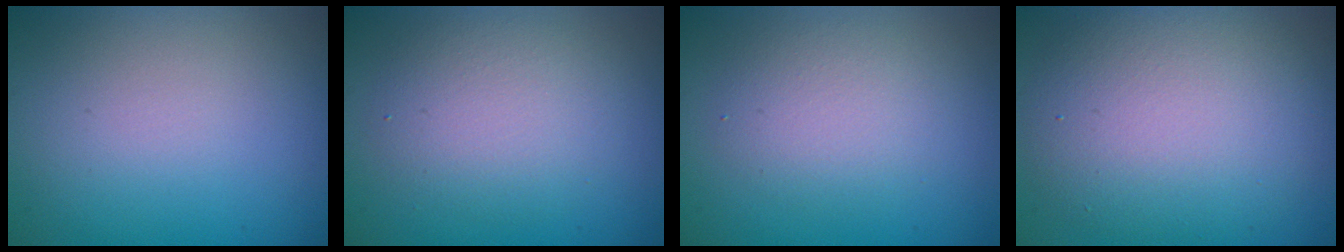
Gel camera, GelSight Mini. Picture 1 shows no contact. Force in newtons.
{"total": 3.7, "press": 3.7, "slide": 0.3}
{"total": 2.8, "press": 2.8, "slide": 0.2}
{"total": 7.9, "press": 7.9, "slide": 0.8}